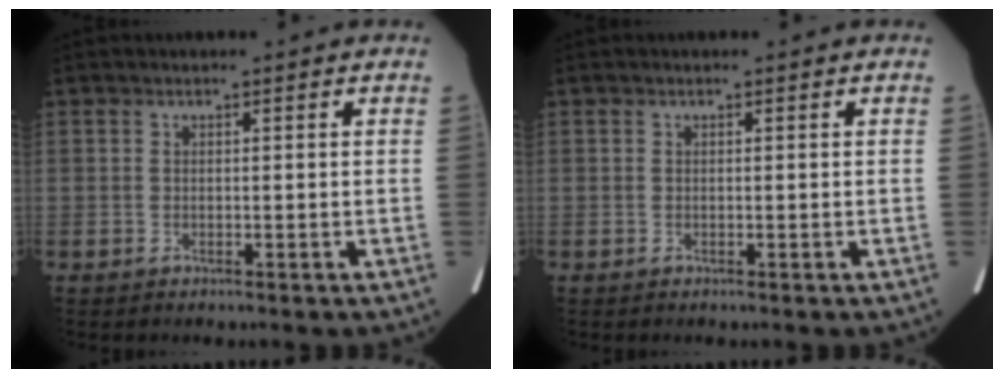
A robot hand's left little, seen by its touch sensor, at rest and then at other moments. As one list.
[{"total": 0.0}]